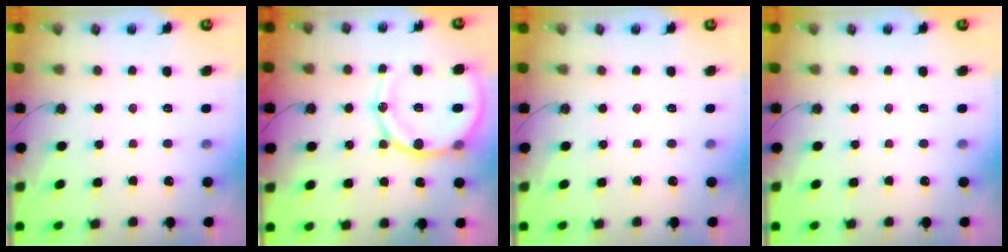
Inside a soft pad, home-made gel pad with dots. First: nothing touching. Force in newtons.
{"total": 16.8, "press": 16.6, "slide": 3.1}
{"total": 0.0}
{"total": 0.0}